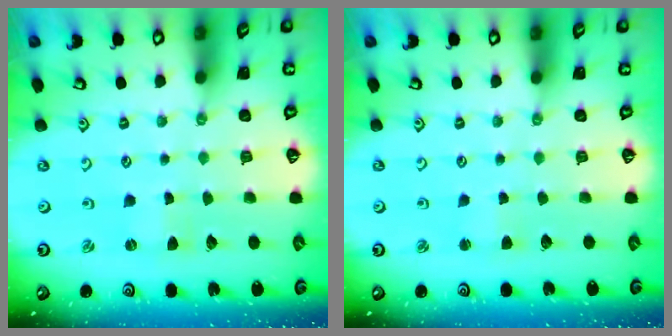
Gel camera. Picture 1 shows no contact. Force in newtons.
{"total": 2.7, "press": 2.7, "slide": 0.2}